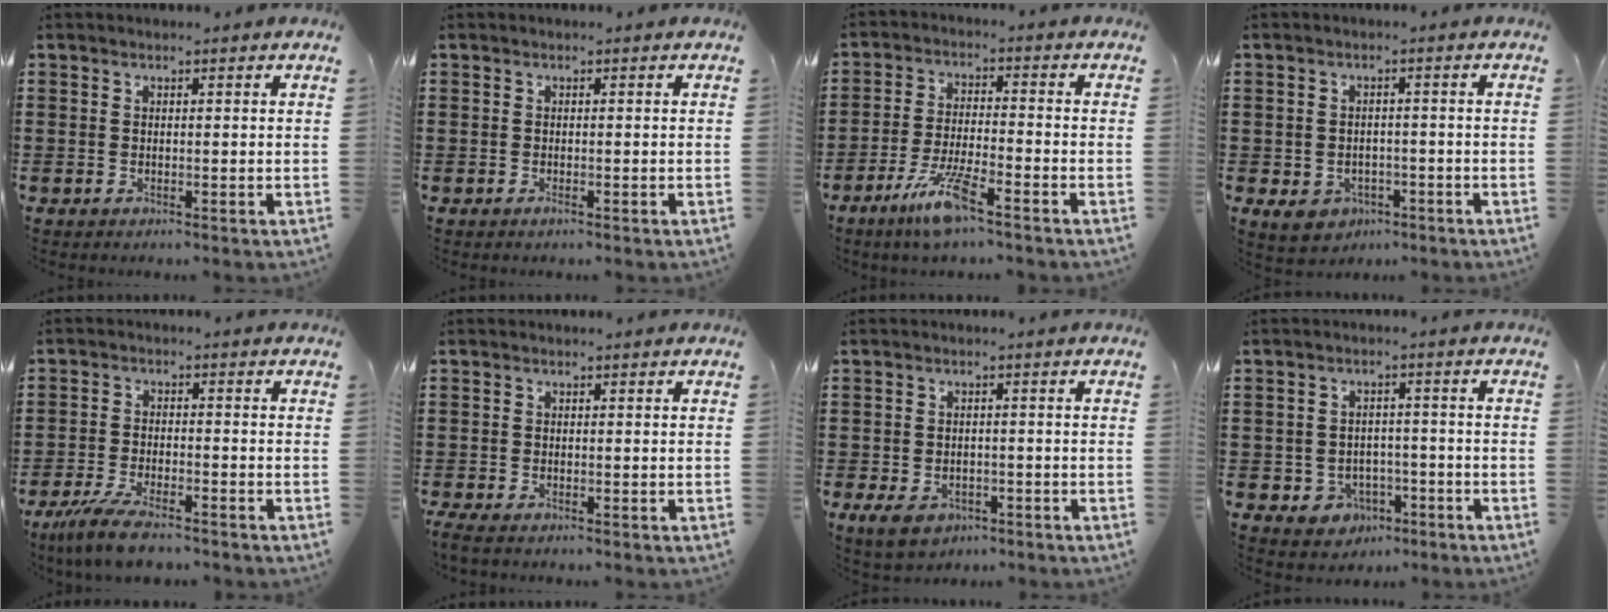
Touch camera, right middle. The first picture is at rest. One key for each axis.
{"total": 0.6, "fx": -0.3, "fy": 0.1, "fz": 0.5, "tx": -0.009, "ty": -0.005, "tz": -0.003}
{"total": 7.6, "fx": -4.8, "fy": 1.0, "fz": 5.8, "tx": -0.129, "ty": -0.011, "tz": -0.091}
{"total": 3.0, "fx": -2.0, "fy": 2.1, "fz": 0.9, "tx": -0.030, "ty": 0.001, "tz": -0.043}
{"total": 5.9, "fx": -4.7, "fy": 1.0, "fz": 3.3, "tx": -0.082, "ty": -0.009, "tz": -0.094}
{"total": 1.0, "fx": -0.8, "fy": 0.3, "fz": 0.6, "tx": -0.020, "ty": -0.004, "tz": -0.018}
{"total": 3.3, "fx": -2.1, "fy": 1.9, "fz": 1.5, "tx": -0.035, "ty": 0.003, "tz": -0.044}
{"total": 3.5, "fx": -2.2, "fy": 2.6, "fz": 0.7, "tx": -0.023, "ty": 0.006, "tz": -0.046}